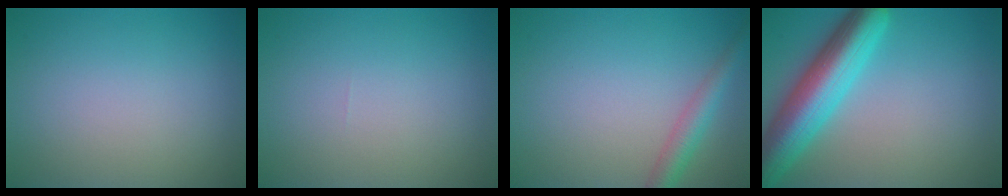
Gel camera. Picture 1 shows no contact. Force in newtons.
{"total": 0.0}
{"total": 2.8, "press": 2.8, "slide": 0.1}
{"total": 8.5, "press": 8.4, "slide": 0.5}